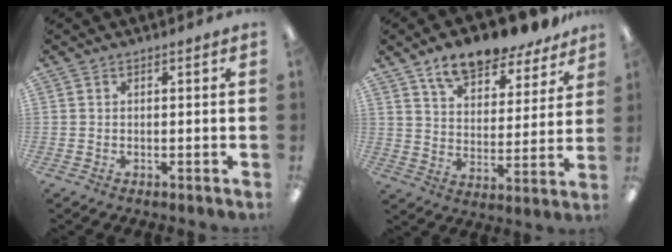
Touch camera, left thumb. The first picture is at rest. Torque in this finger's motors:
{"motor_torque": [0.89, 0.91, 1.39, -1.38, 0.08]}